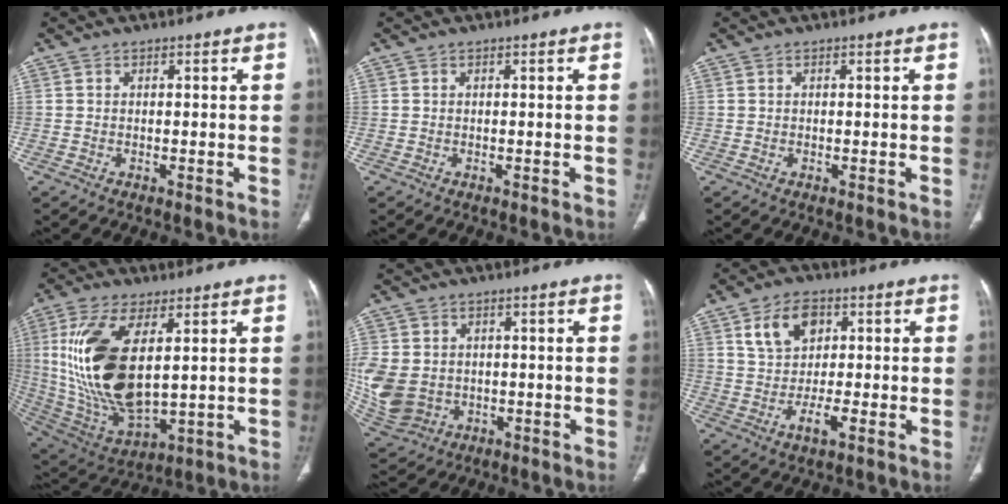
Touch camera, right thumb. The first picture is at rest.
{"total": 0.0}
{"total": 0.0}
{"total": 20.5, "force": [3.9, 9.6, 17.7], "torque": [-0.363, -0.026, 0.090]}
{"total": 17.1, "force": [-1.6, 14.3, 9.2], "torque": [-0.244, 0.005, -0.004]}
{"total": 9.1, "force": [1.9, 5.9, 6.6], "torque": [-0.104, -0.003, 0.034]}